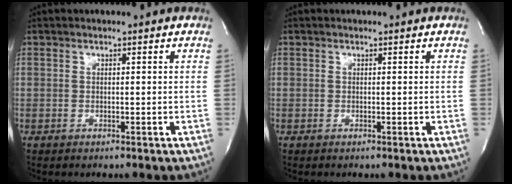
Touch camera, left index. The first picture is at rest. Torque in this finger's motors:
{"motor_torque": [0.01, 0.00, -0.01, 0.00]}